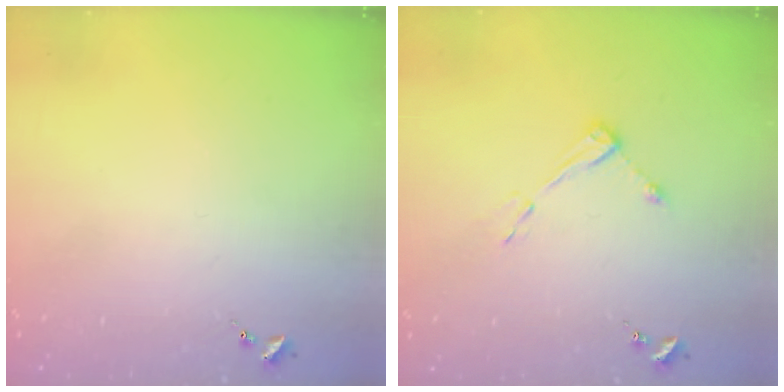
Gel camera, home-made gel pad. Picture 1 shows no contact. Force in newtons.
{"total": 6.0, "press": 5.9, "slide": 0.6}